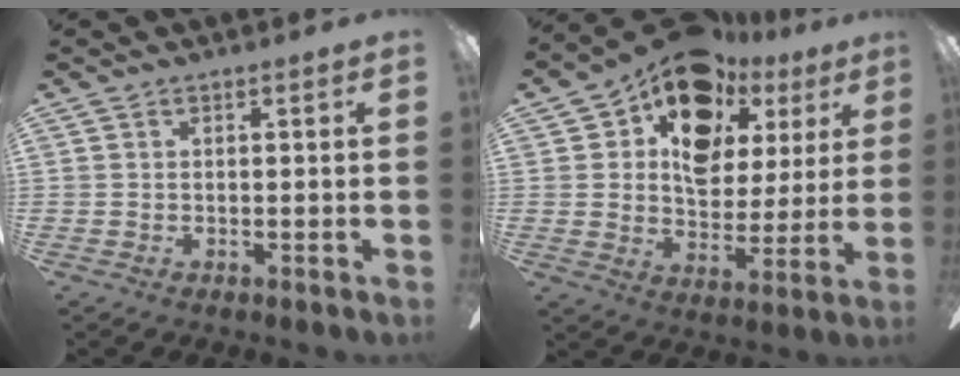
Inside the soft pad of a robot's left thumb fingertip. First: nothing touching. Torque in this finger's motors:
{"motor_torque": [2.50, 2.51, 0.41, -0.34, 0.12]}